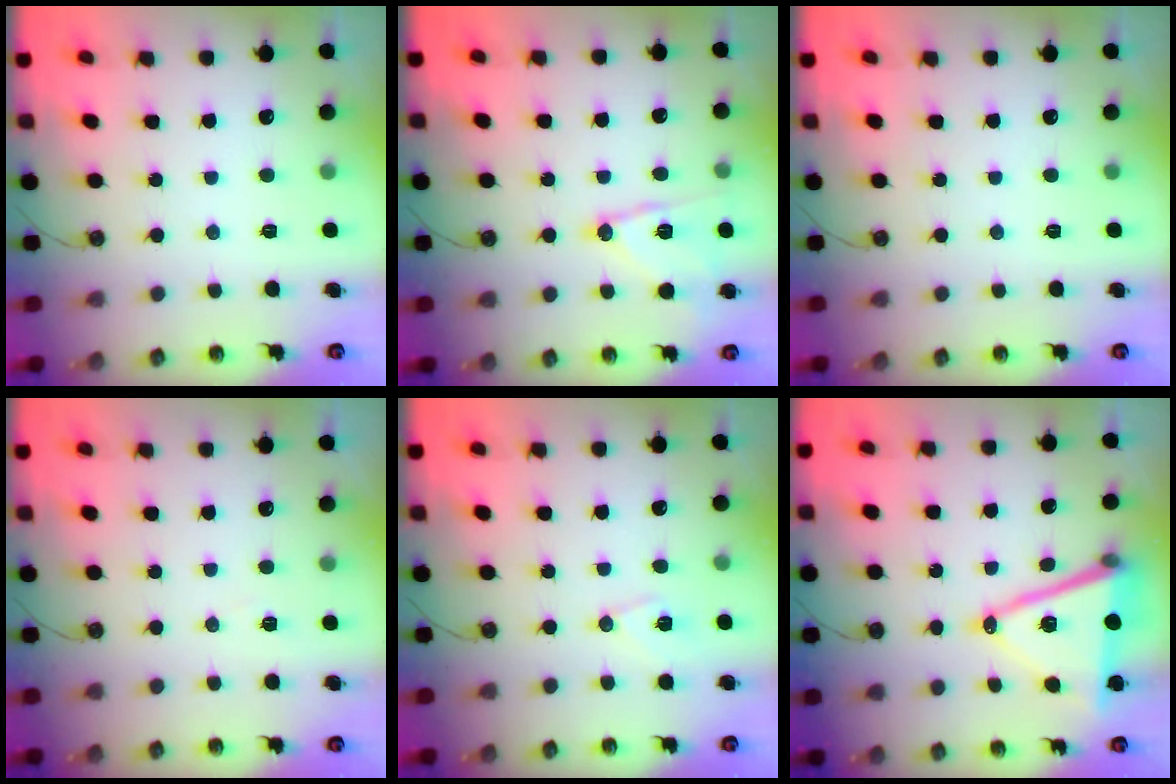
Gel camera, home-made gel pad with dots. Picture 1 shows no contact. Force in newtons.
{"total": 12.1, "press": 11.9, "slide": 2.0}
{"total": 0.0}
{"total": 5.6, "press": 3.4, "slide": 4.4}
{"total": 7.2, "press": 7.1, "slide": 0.8}
{"total": 16.0, "press": 15.5, "slide": 3.8}